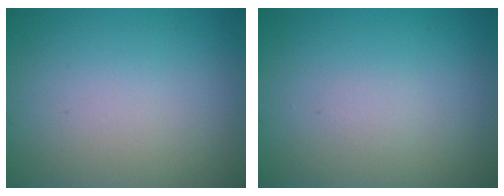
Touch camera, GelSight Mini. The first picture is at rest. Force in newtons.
{"total": 0.5, "press": 0.5, "slide": 0.0}